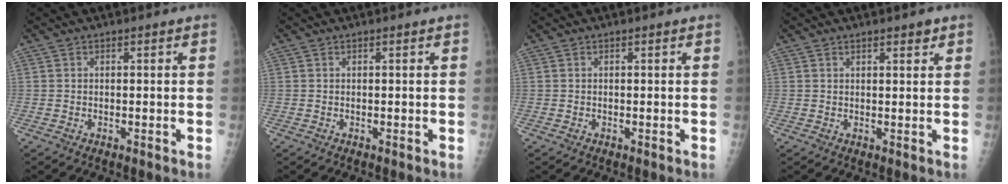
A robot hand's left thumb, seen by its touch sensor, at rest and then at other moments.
{"total": 0.0}
{"total": 0.0}
{"total": 1.9, "force": [1.3, 0.6, 1.1], "torque": [-0.010, -0.007, 0.018]}